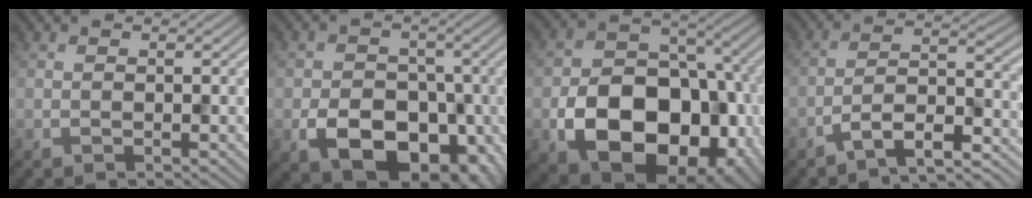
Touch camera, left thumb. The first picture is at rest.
{"total": 11.1, "force": [-4.1, 7.8, 6.8], "torque": [-0.113, -0.031, -0.072]}
{"total": 16.2, "force": [-5.2, 11.4, 10.2], "torque": [-0.156, -0.053, -0.079]}
{"total": 7.7, "force": [-5.9, 1.6, 4.7], "torque": [-0.085, 0.002, -0.106]}